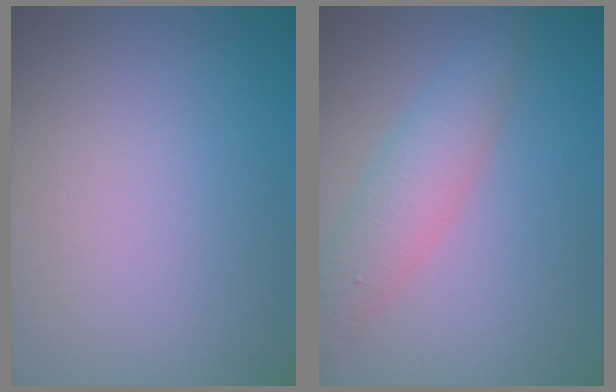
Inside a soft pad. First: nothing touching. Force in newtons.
{"total": 3.6, "press": 3.6, "slide": 0.2}